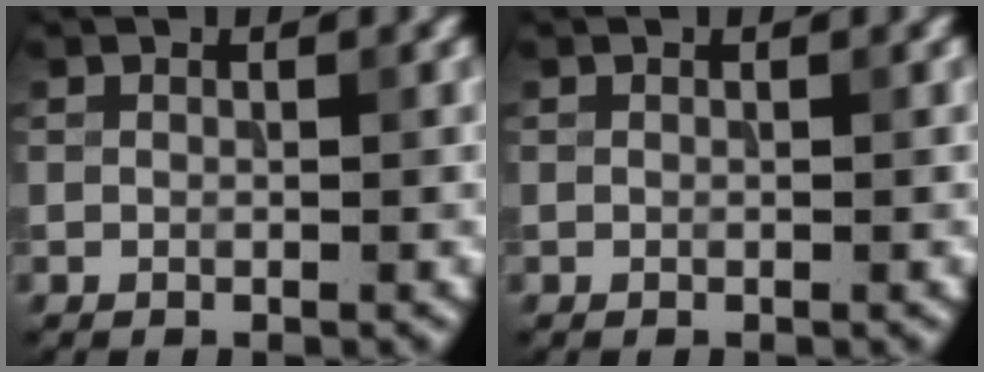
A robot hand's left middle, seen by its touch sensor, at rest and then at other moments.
{"total": 0.0}